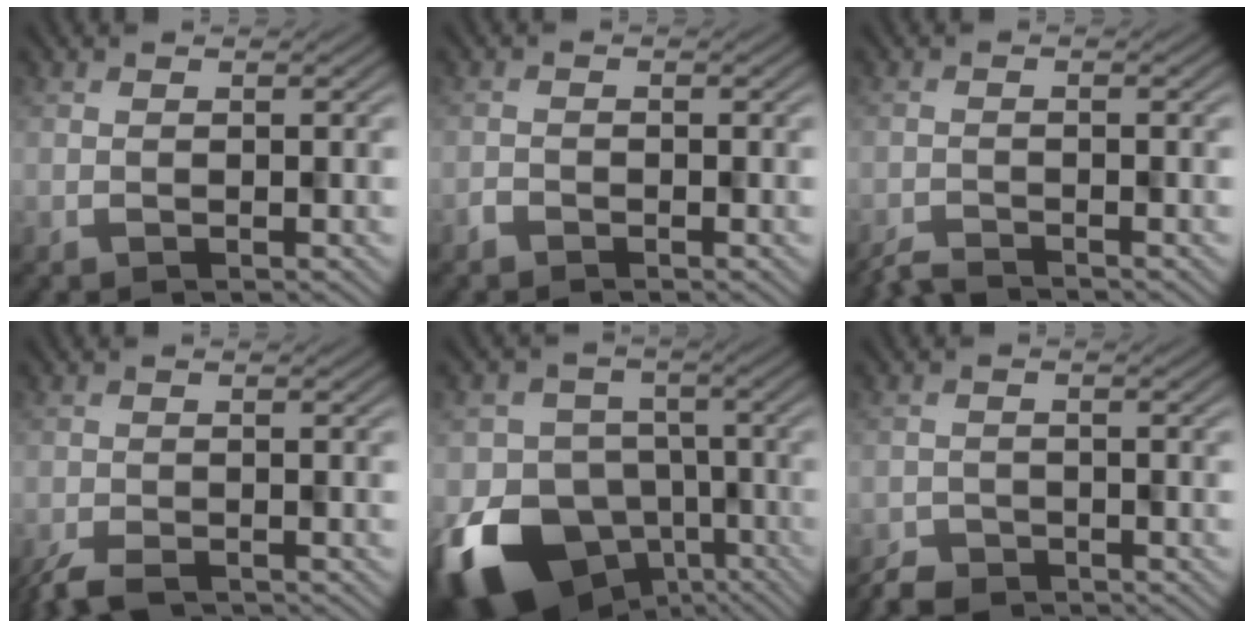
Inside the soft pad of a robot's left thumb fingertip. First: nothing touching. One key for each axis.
{"total": 1.1, "fx": -1.0, "fy": 0.2, "fz": -0.4, "tx": 0.006, "ty": -0.007, "tz": -0.016}
{"total": 2.6, "fx": -2.5, "fy": 0.2, "fz": 0.4, "tx": -0.006, "ty": -0.008, "tz": -0.050}
{"total": 4.0, "fx": -3.4, "fy": 1.0, "fz": 1.9, "tx": -0.039, "ty": -0.016, "tz": -0.057}
{"total": 15.4, "fx": -8.6, "fy": 11.2, "fz": 6.1, "tx": -0.141, "ty": -0.052, "tz": -0.109}
{"total": 3.2, "fx": -3.0, "fy": 1.0, "fz": 0.1, "tx": -0.002, "ty": -0.011, "tz": -0.051}